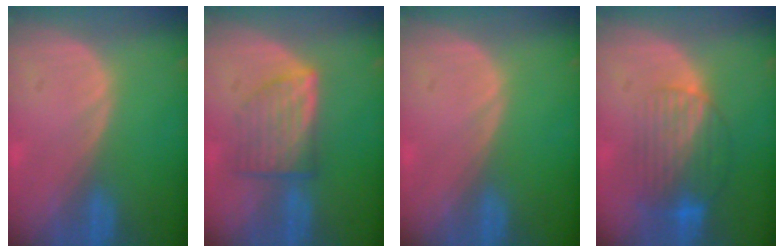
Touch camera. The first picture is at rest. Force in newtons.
{"total": 6.9, "press": 6.2, "slide": 2.9}
{"total": 0.0}
{"total": 8.5, "press": 7.2, "slide": 4.5}